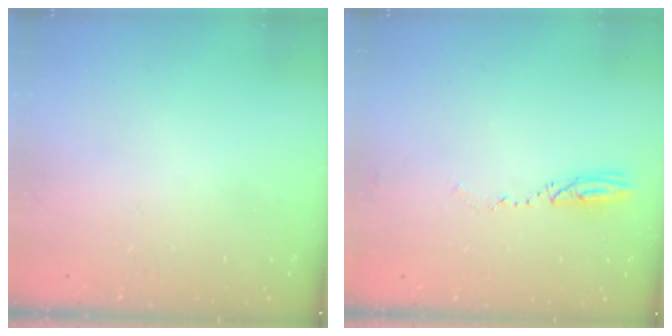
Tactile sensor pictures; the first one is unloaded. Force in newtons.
{"total": 3.3, "press": 3.2, "slide": 0.5}